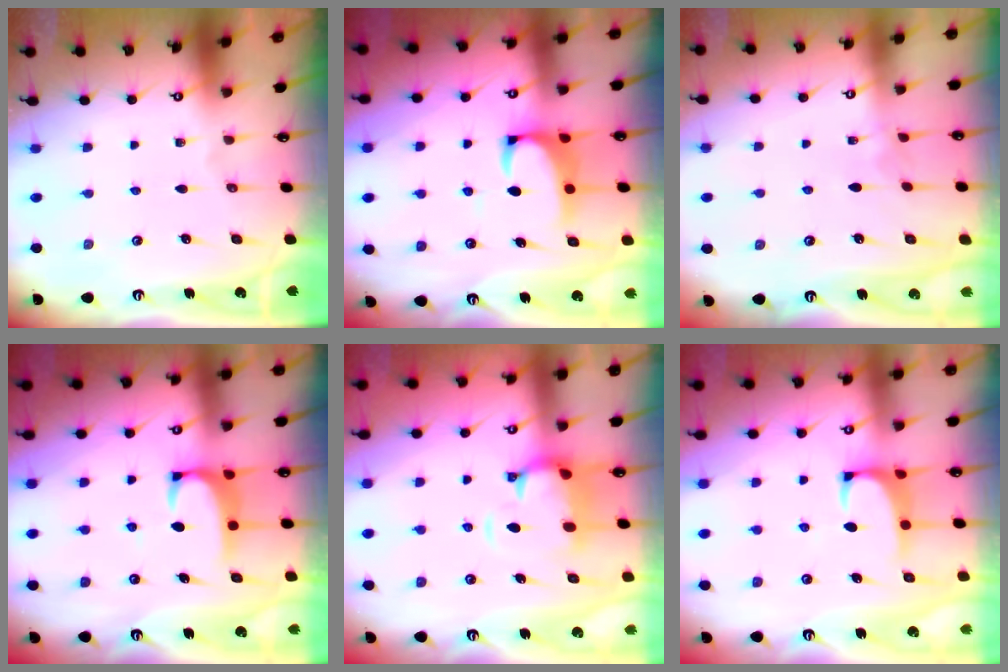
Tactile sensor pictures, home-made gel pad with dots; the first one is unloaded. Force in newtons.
{"total": 2.3, "press": 2.1, "slide": 0.9}
{"total": 3.0, "press": 3.0, "slide": 0.3}
{"total": 2.0, "press": 2.0, "slide": 0.3}
{"total": 2.2, "press": 1.6, "slide": 1.4}
{"total": 1.2, "press": 1.0, "slide": 0.7}